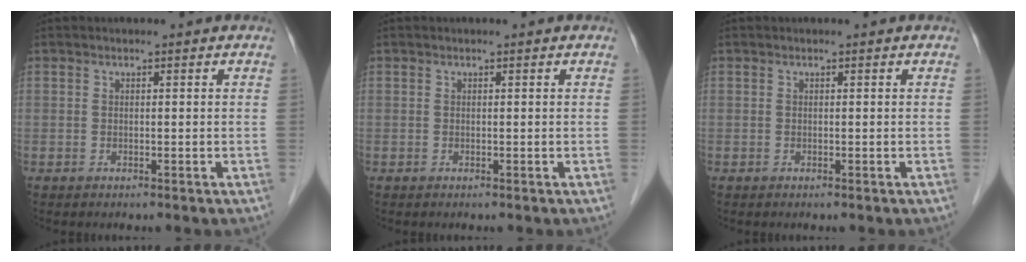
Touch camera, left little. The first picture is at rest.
{"total": 0.0}
{"total": 0.0}